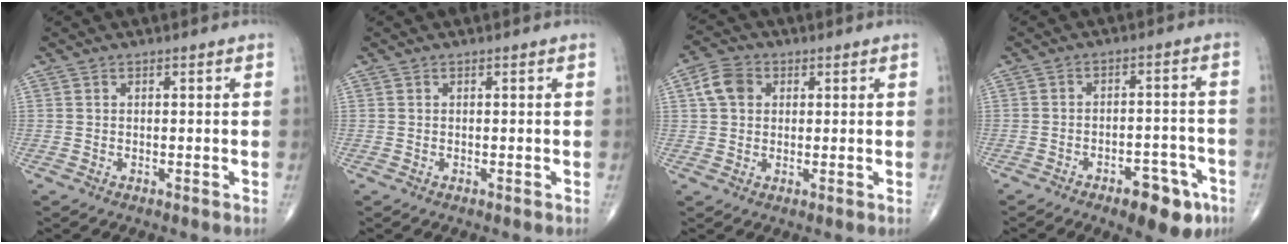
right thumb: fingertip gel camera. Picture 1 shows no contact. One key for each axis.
{"total": 0.0}
{"total": 5.6, "fx": 1.4, "fy": 4.3, "fz": 3.2, "tx": -0.053, "ty": 0.008, "tz": 0.021}
{"total": 9.9, "fx": -5.7, "fy": 4.5, "fz": 6.8, "tx": -0.067, "ty": 0.037, "tz": -0.073}